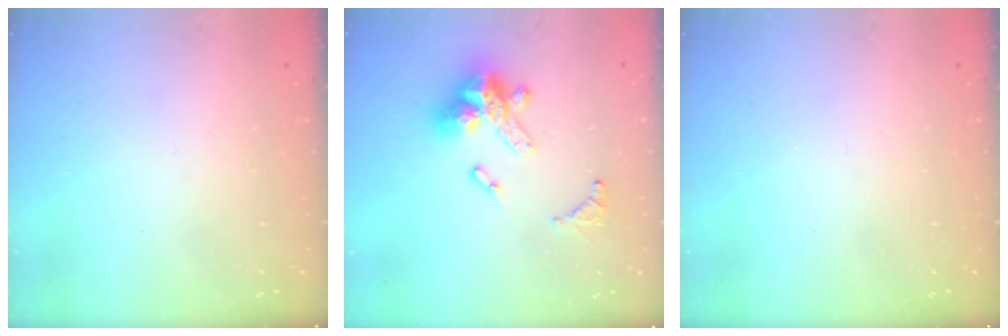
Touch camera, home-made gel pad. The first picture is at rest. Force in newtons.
{"total": 15.9, "press": 15.8, "slide": 2.0}
{"total": 0.0}